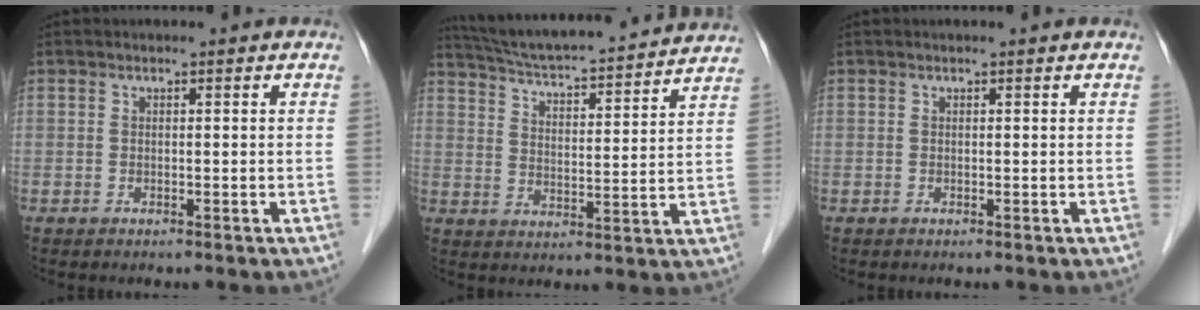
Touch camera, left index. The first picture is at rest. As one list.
[{"total": 22.1, "force": [20.4, 1.5, 8.2], "torque": [-0.139, 0.005, 0.285]}, {"total": 0.5, "force": [0.5, 0.0, 0.1], "torque": [-0.002, 0.005, 0.006]}]